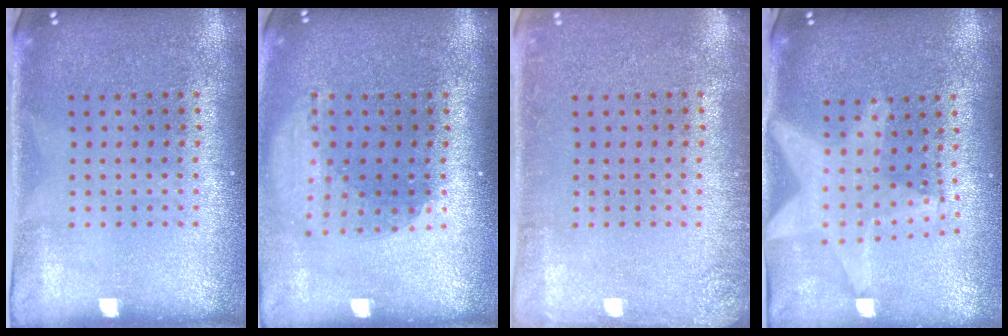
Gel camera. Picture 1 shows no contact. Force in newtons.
{"total": 1.8, "press": 1.4, "slide": 1.2}
{"total": 1.5, "press": 1.5, "slide": 0.2}
{"total": 2.3, "press": 1.9, "slide": 1.3}